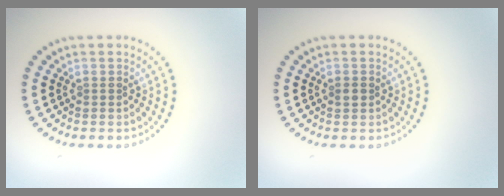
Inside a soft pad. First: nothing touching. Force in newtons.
{"total": 1.0, "press": 1.0, "slide": 0.2}